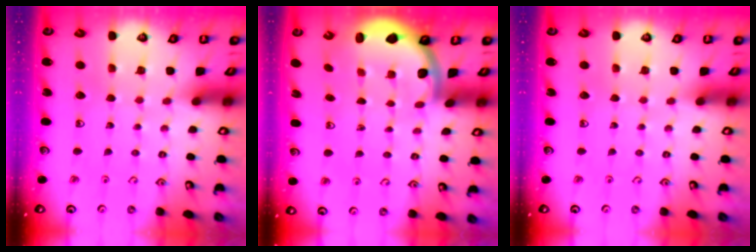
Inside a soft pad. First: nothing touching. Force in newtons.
{"total": 2.2, "press": 2.1, "slide": 0.5}
{"total": 0.0}